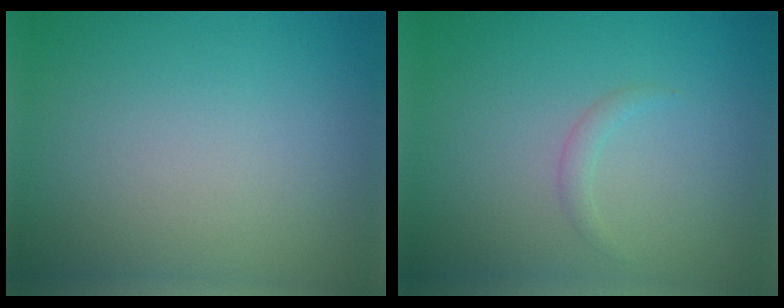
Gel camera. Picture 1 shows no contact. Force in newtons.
{"total": 0.9, "press": 0.9, "slide": 0.1}